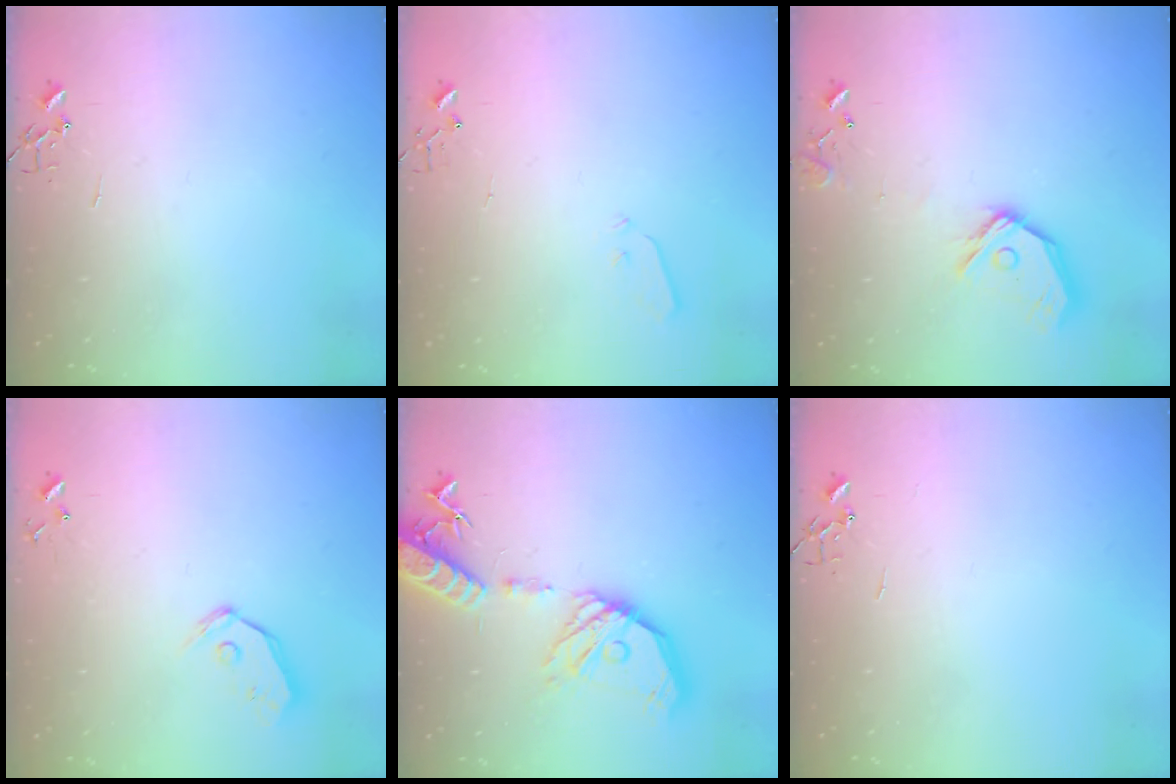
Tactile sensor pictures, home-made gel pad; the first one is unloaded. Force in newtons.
{"total": 3.6, "press": 3.6, "slide": 0.6}
{"total": 14.2, "press": 14.0, "slide": 2.3}
{"total": 6.9, "press": 6.9, "slide": 0.7}
{"total": 22.7, "press": 22.4, "slide": 3.8}
{"total": 0.0}